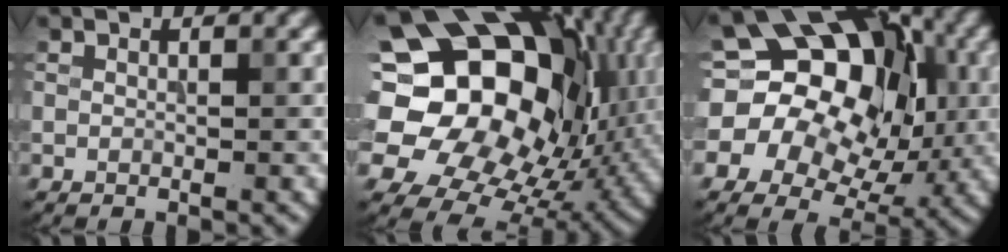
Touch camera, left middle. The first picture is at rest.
{"total": 19.5, "force": [3.4, 15.2, 11.8], "torque": [-0.198, 0.017, 0.067]}
{"total": 16.6, "force": [2.3, 12.9, 10.2], "torque": [-0.152, 0.028, 0.015]}